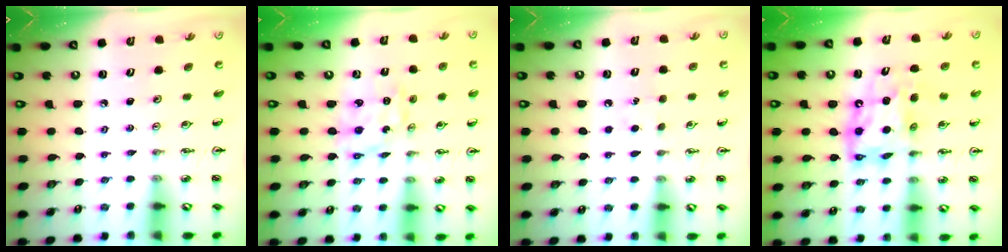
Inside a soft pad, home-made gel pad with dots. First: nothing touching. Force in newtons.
{"total": 5.3, "press": 5.3, "slide": 0.5}
{"total": 4.3, "press": 4.2, "slide": 0.6}
{"total": 10.6, "press": 10.6, "slide": 1.0}